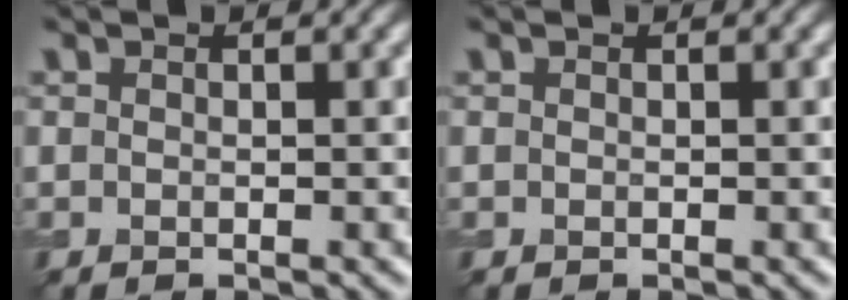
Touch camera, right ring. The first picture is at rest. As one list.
[{"total": 0.0}]